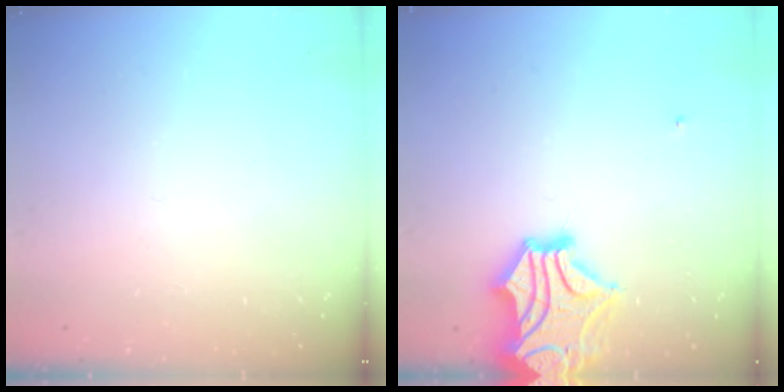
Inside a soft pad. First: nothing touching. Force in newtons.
{"total": 7.6, "press": 7.2, "slide": 2.3}